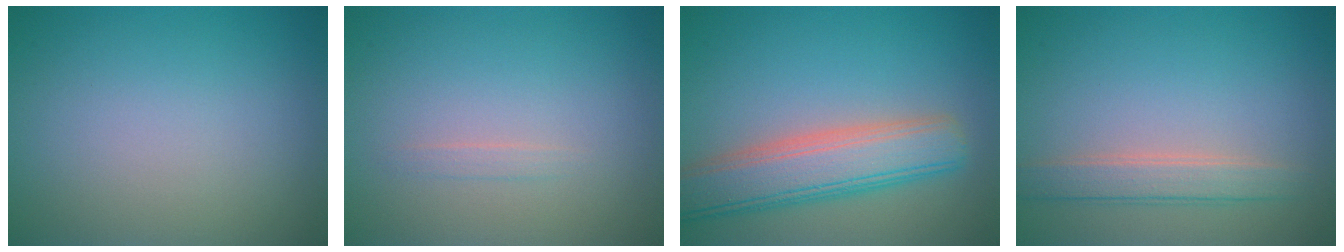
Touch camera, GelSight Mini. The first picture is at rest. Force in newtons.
{"total": 0.6, "press": 0.6, "slide": 0.0}
{"total": 6.7, "press": 6.6, "slide": 0.6}
{"total": 2.6, "press": 2.6, "slide": 0.2}